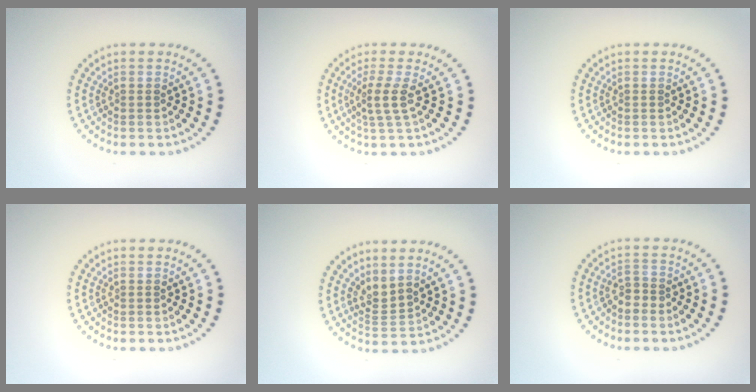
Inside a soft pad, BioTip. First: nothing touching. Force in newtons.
{"total": 2.3, "press": 1.7, "slide": 1.5}
{"total": 0.0}
{"total": 0.0}
{"total": 2.2, "press": 1.5, "slide": 1.6}
{"total": 1.2, "press": 0.9, "slide": 0.8}